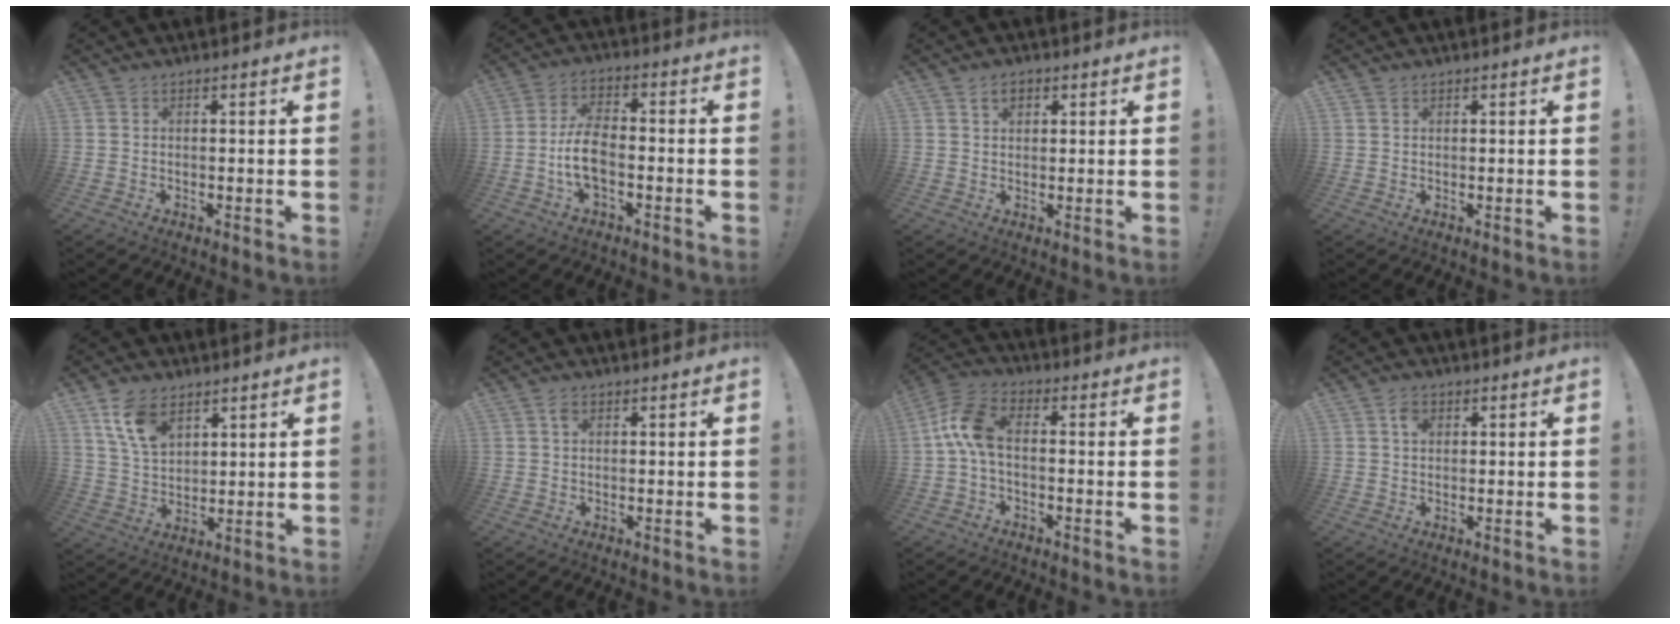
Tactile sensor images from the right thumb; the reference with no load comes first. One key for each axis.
{"total": 9.4, "fx": -3.0, "fy": 4.7, "fz": 7.6, "tx": -0.155, "ty": 0.009, "tz": -0.053}
{"total": 3.3, "fx": 1.5, "fy": 2.2, "fz": 2.0, "tx": -0.028, "ty": 0.001, "tz": 0.025}
{"total": 0.7, "fx": 0.6, "fy": 0.3, "fz": 0.1, "tx": -0.006, "ty": 0.000, "tz": 0.014}
{"total": 10.7, "fx": 6.2, "fy": 6.7, "fz": 5.6, "tx": -0.104, "ty": -0.018, "tz": 0.122}
{"total": 1.0, "fx": 0.3, "fy": 0.7, "fz": 0.6, "tx": -0.013, "ty": 0.002, "tz": 0.005}
{"total": 9.4, "fx": 0.0, "fy": 4.8, "fz": 8.1, "tx": -0.172, "ty": 0.009, "tz": 0.004}
{"total": 2.4, "fx": 0.7, "fy": 1.8, "fz": 1.4, "tx": -0.013, "ty": -0.001, "tz": 0.010}